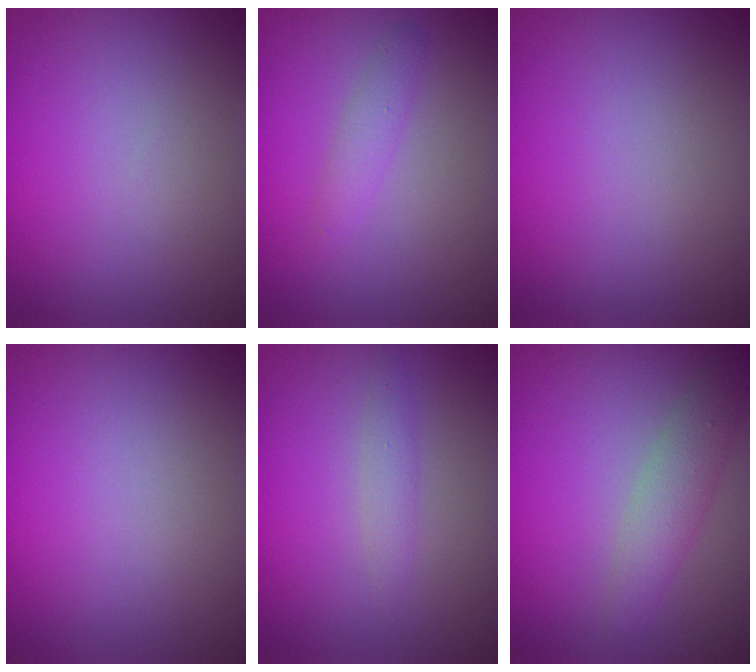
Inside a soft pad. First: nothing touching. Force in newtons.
{"total": 1.5, "press": 1.5, "slide": 0.0}
{"total": 0.0}
{"total": 0.0}
{"total": 1.4, "press": 1.4, "slide": 0.0}
{"total": 2.9, "press": 2.9, "slide": 0.1}